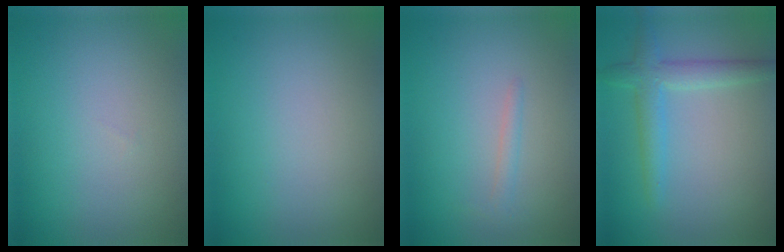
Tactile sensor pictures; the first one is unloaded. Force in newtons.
{"total": 0.0}
{"total": 1.0, "press": 1.0, "slide": 0.0}
{"total": 3.1, "press": 3.1, "slide": 0.2}